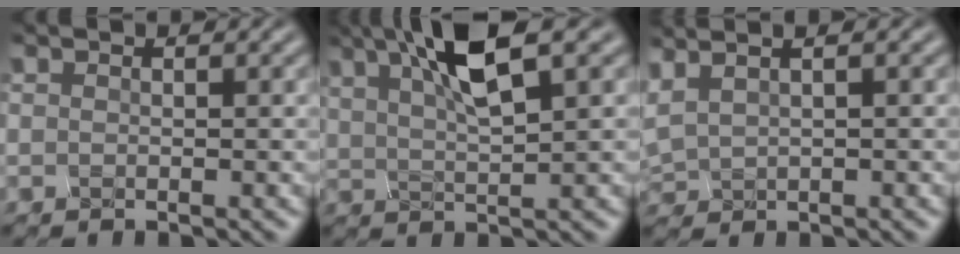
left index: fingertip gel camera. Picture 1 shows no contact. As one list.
[{"total": 5.4, "force": [3.4, 0.5, 4.2], "torque": [-0.083, 0.012, 0.078]}, {"total": 3.1, "force": [2.7, 0.7, 1.3], "torque": [-0.045, 0.038, 0.059]}]